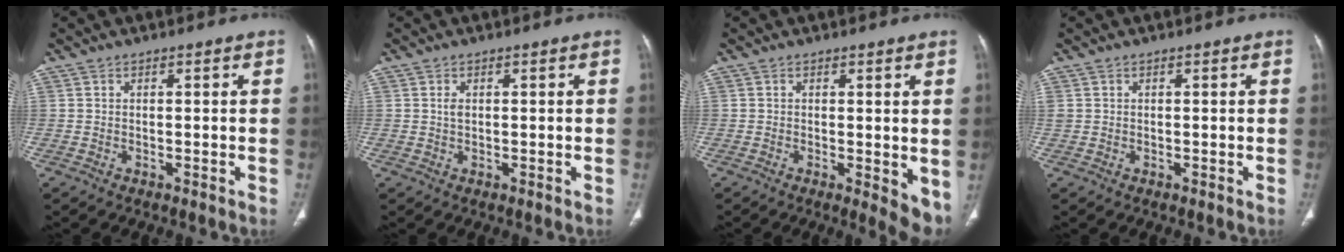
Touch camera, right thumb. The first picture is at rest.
{"total": 1.2, "force": [0.3, 0.8, 0.9], "torque": [-0.016, -0.001, 0.006]}
{"total": 5.8, "force": [-0.3, 2.2, 5.3], "torque": [-0.062, -0.015, -0.003]}
{"total": 1.1, "force": [0.3, 1.0, 0.4], "torque": [-0.004, 0.005, 0.006]}